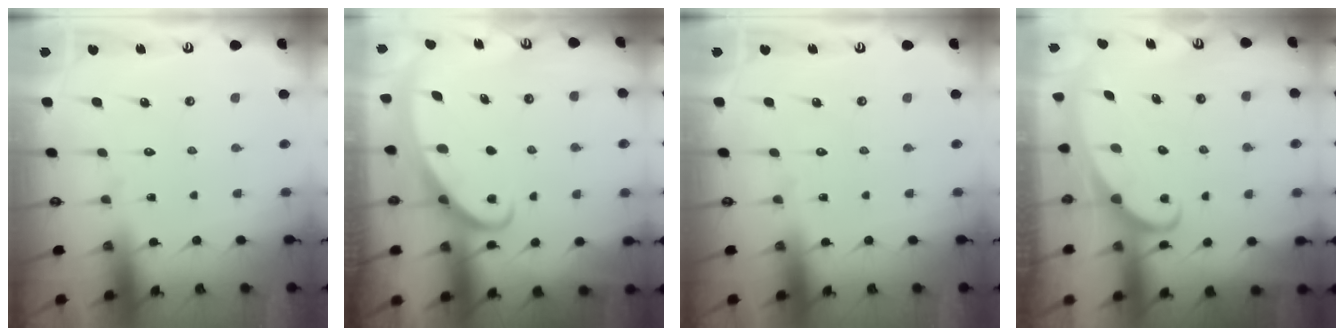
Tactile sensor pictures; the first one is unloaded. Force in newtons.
{"total": 2.5, "press": 2.5, "slide": 0.4}
{"total": 0.0}
{"total": 2.3, "press": 2.3, "slide": 0.2}